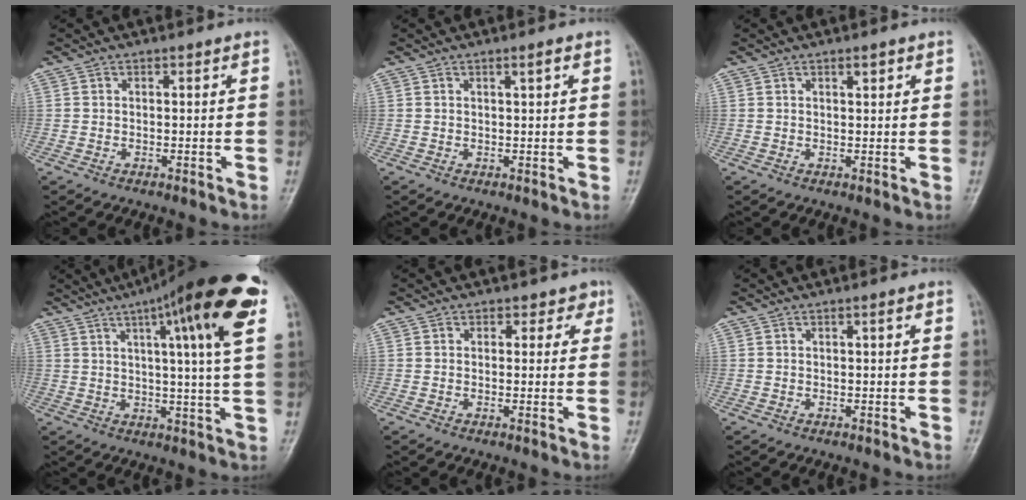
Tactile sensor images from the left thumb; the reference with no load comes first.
{"total": 1.2, "force": [0.6, 0.1, 1.0], "torque": [-0.017, -0.002, 0.010]}
{"total": 1.6, "force": [1.0, 0.6, 1.2], "torque": [-0.013, -0.003, 0.013]}
{"total": 20.1, "force": [9.6, 2.5, 17.5], "torque": [-0.246, -0.012, 0.124]}
{"total": 2.7, "force": [1.4, 2.1, 0.9], "torque": [0.019, -0.003, 0.009]}
{"total": 0.8, "force": [0.3, 0.1, 0.7], "torque": [-0.012, 0.001, 0.004]}